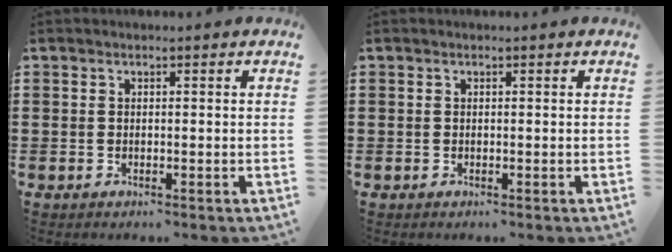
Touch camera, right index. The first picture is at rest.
{"total": 0.0}